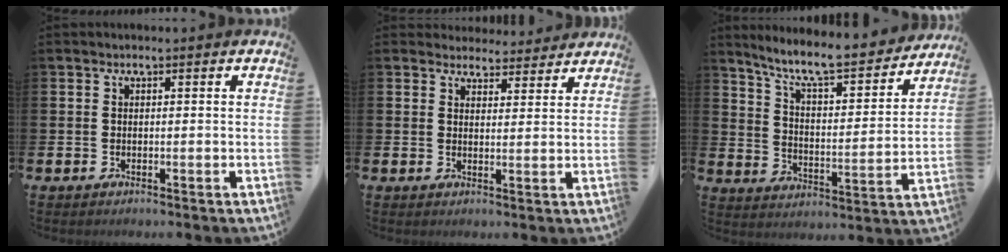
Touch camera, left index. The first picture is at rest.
{"total": 3.8, "force": [3.6, 1.2, -0.2], "torque": [0.002, -0.020, 0.065]}
{"total": 9.2, "force": [8.2, 1.4, 3.7], "torque": [-0.101, -0.057, 0.138]}